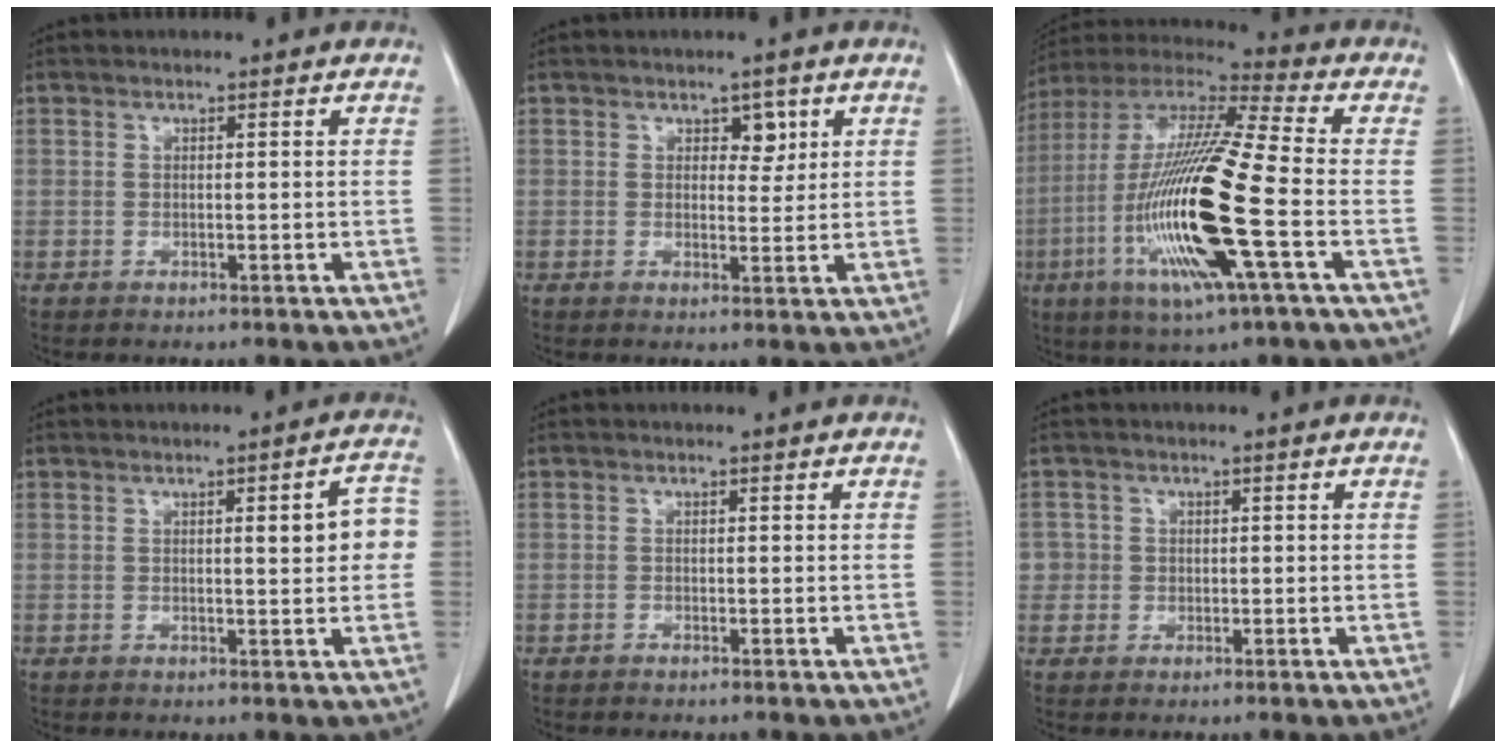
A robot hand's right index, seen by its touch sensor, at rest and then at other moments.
{"total": 2.7, "force": [1.3, 1.7, 1.7], "torque": [-0.013, 0.000, 0.018]}
{"total": 21.6, "force": [-5.7, 1.1, 20.8], "torque": [-0.449, -0.028, -0.116]}
{"total": 5.5, "force": [0.5, 1.1, 5.4], "torque": [-0.065, 0.014, 0.004]}
{"total": 0.0}
{"total": 2.2, "force": [-0.1, 2.2, -0.2], "torque": [0.021, 0.009, -0.007]}